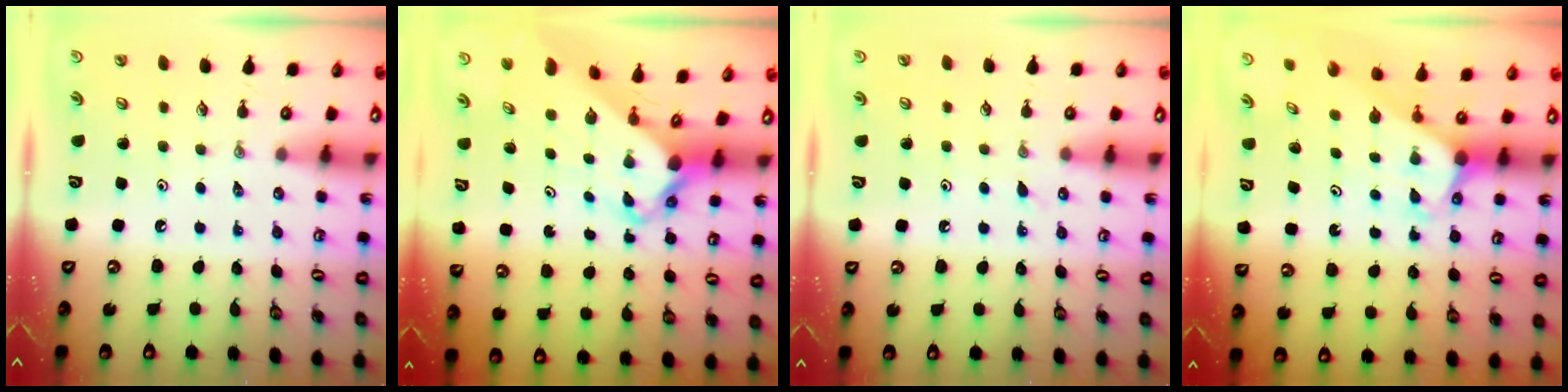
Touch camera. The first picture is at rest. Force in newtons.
{"total": 3.4, "press": 3.4, "slide": 0.3}
{"total": 4.4, "press": 4.4, "slide": 0.6}
{"total": 2.0, "press": 2.0, "slide": 0.1}